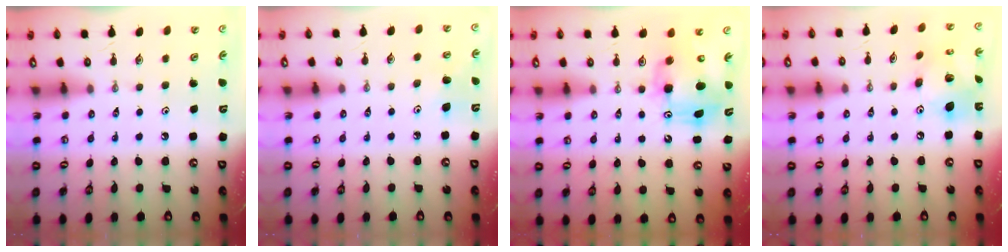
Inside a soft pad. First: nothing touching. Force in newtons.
{"total": 6.8, "press": 6.6, "slide": 1.8}
{"total": 8.9, "press": 8.7, "slide": 1.8}
{"total": 14.6, "press": 14.5, "slide": 1.2}